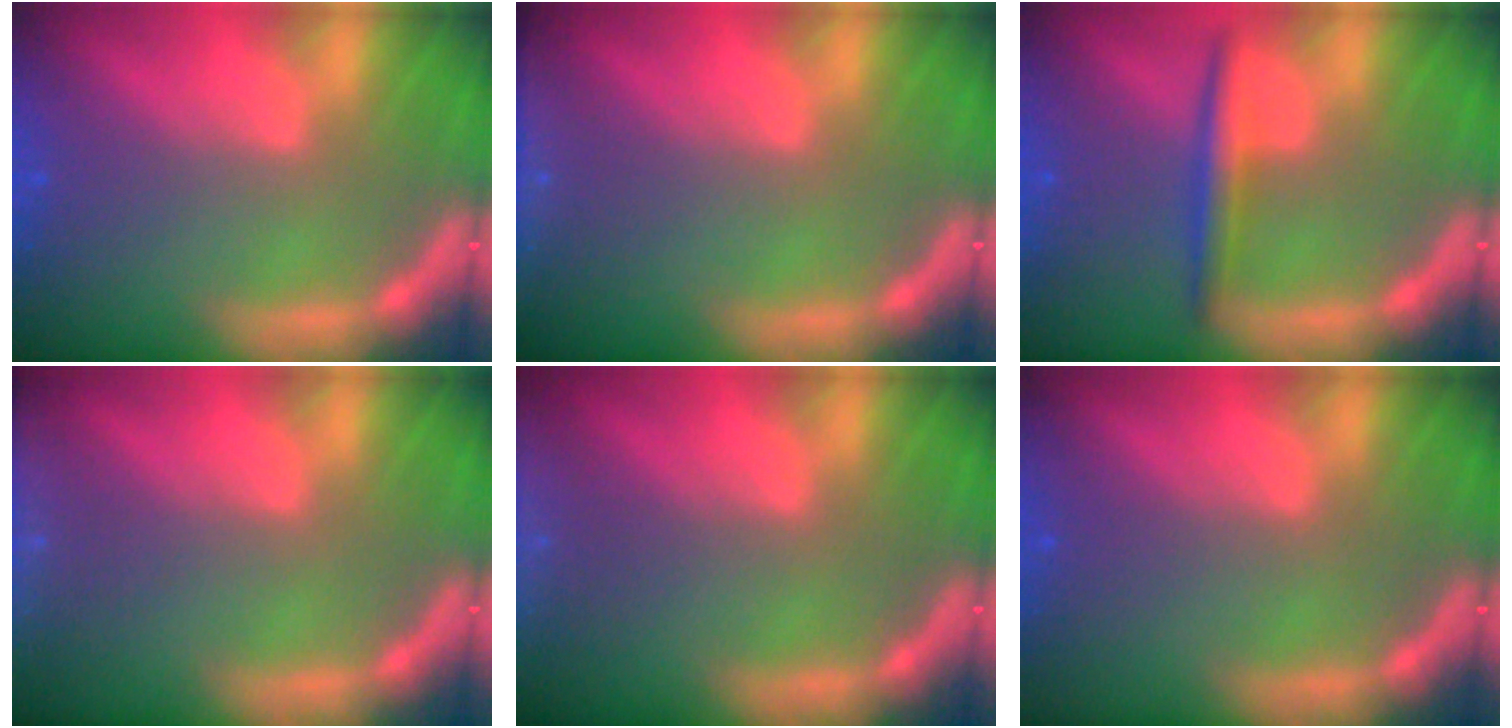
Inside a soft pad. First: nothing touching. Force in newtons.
{"total": 3.5}
{"total": 3.0}
{"total": 5.5}
{"total": 8.5}
{"total": 0.0}